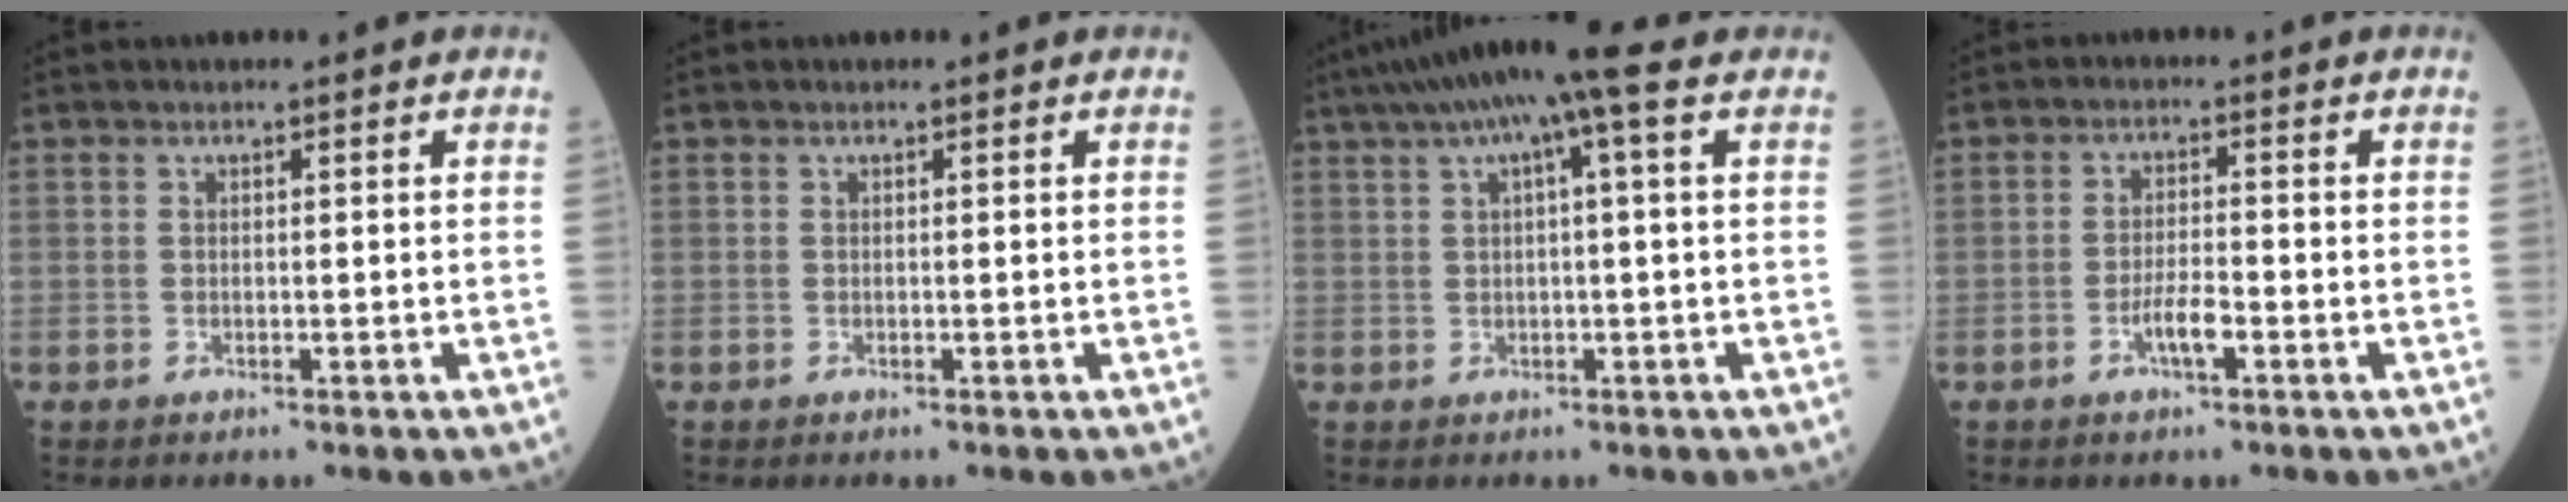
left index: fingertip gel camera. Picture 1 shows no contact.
{"total": 0.0}
{"total": 10.1, "force": [5.7, 0.5, 8.3], "torque": [-0.137, 0.047, 0.086]}
{"total": 3.4, "force": [-1.6, 0.6, 3.0], "torque": [-0.060, 0.001, -0.032]}